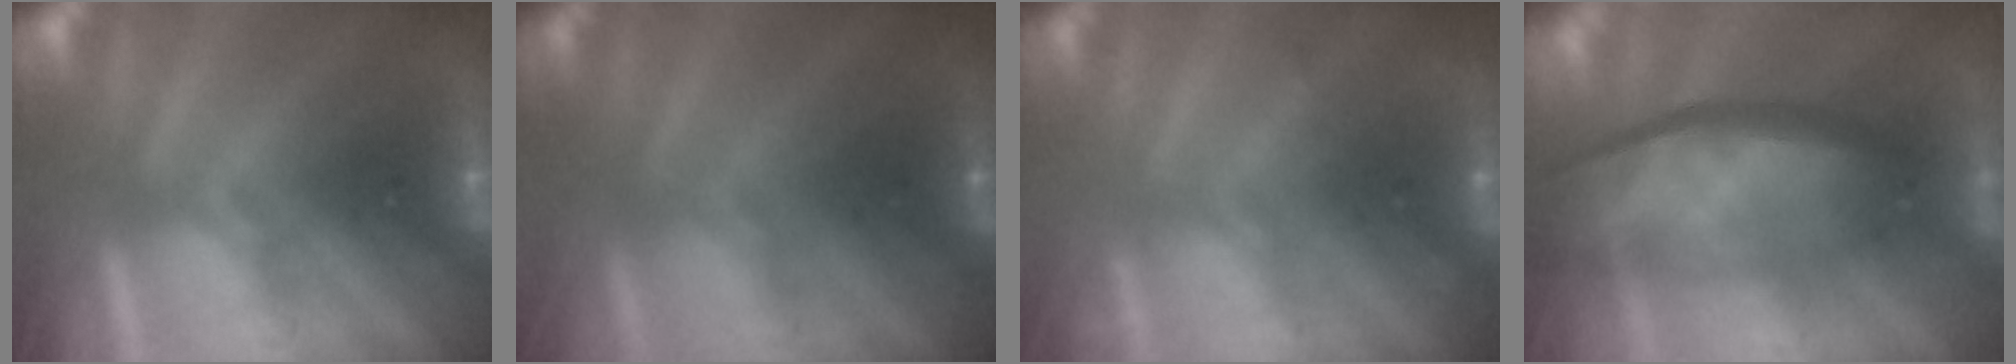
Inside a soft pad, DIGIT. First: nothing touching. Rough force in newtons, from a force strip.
{"total": 1.8}
{"total": 2.3}
{"total": 7.6}